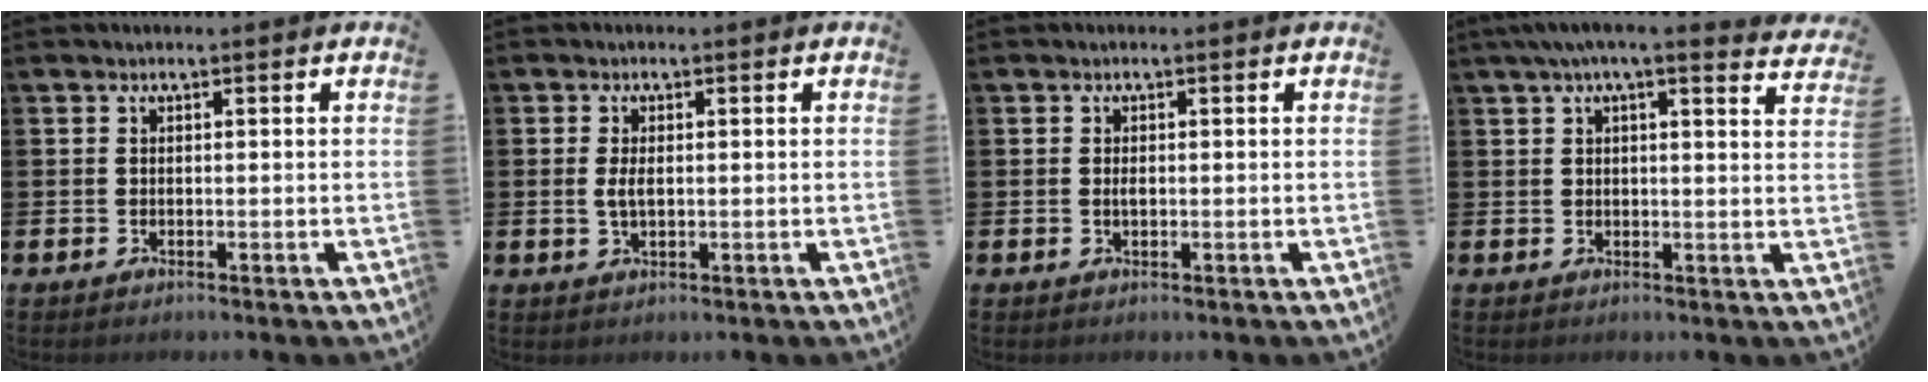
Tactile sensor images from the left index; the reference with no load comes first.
{"total": 2.0, "force": [0.2, 0.9, 1.8], "torque": [-0.033, 0.004, 0.002]}
{"total": 0.7, "force": [0.1, 0.3, 0.6], "torque": [-0.018, 0.002, 0.004]}
{"total": 4.4, "force": [3.9, 0.1, 2.1], "torque": [-0.040, -0.016, 0.066]}